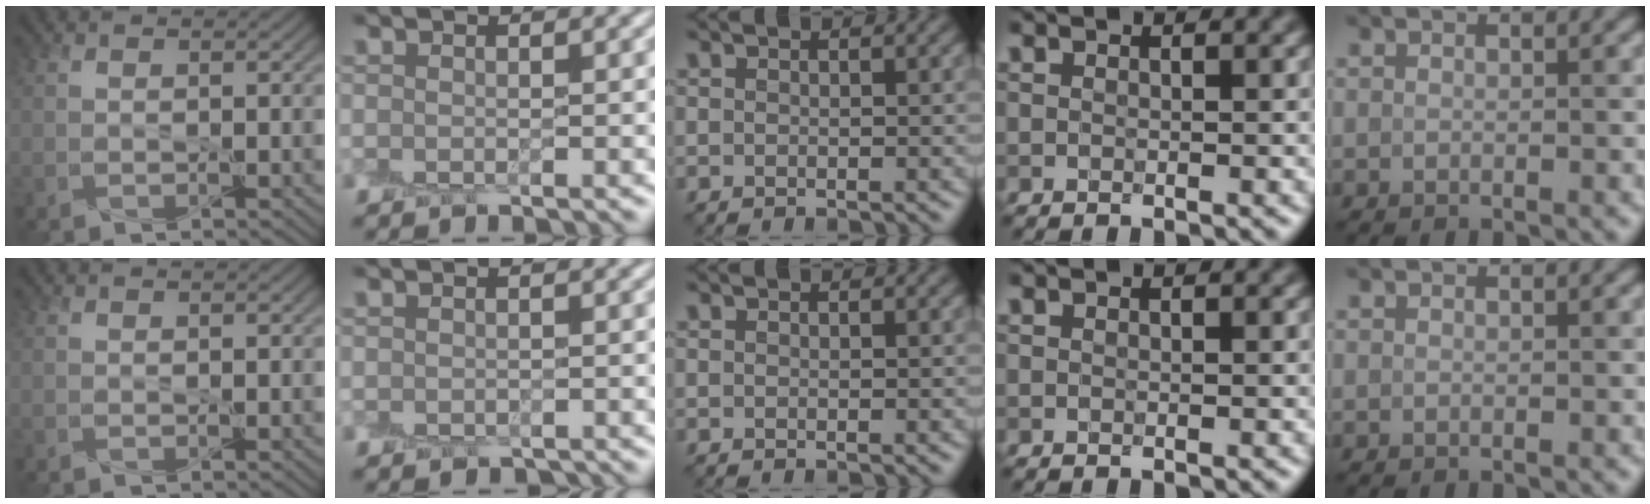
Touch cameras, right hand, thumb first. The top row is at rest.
{"index": {"total": 1.0, "force": [-0.8, 0.6, -0.1], "torque": [0.008, -0.006, -0.014]}}